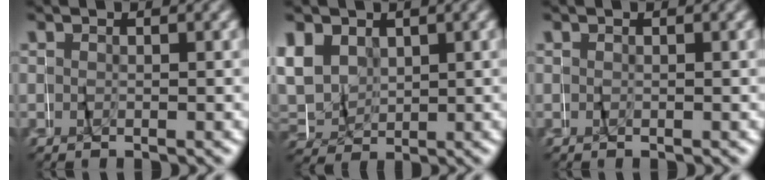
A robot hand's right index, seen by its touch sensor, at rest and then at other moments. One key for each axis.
{"total": 8.0, "fx": 1.9, "fy": 7.3, "fz": 2.8, "tx": -0.083, "ty": 0.002, "tz": 0.029}
{"total": 0.0}